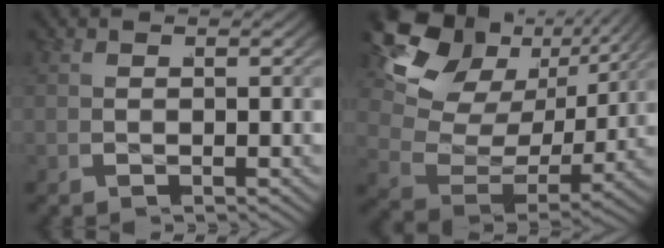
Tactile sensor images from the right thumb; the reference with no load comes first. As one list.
[{"total": 10.6, "force": [3.7, 6.6, 7.5], "torque": [-0.148, -0.007, 0.052]}]